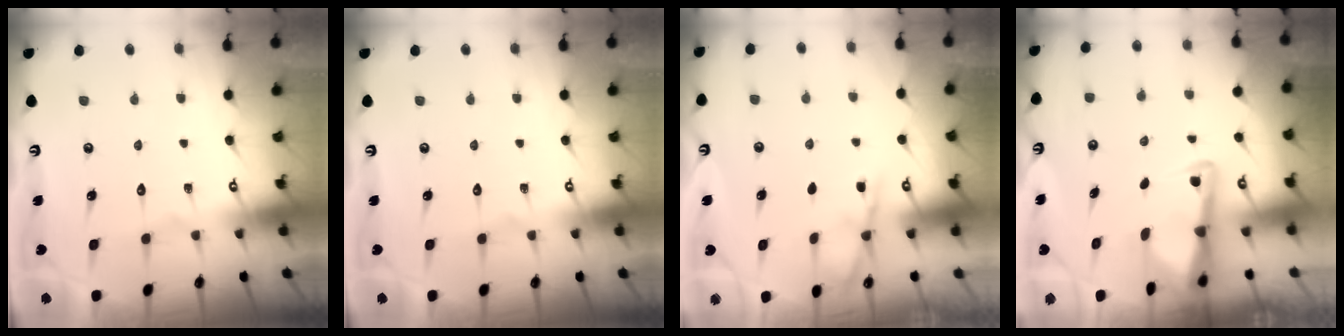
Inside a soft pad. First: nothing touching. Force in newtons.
{"total": 0.0}
{"total": 4.0, "press": 3.9, "slide": 0.5}
{"total": 3.3, "press": 3.3, "slide": 0.3}